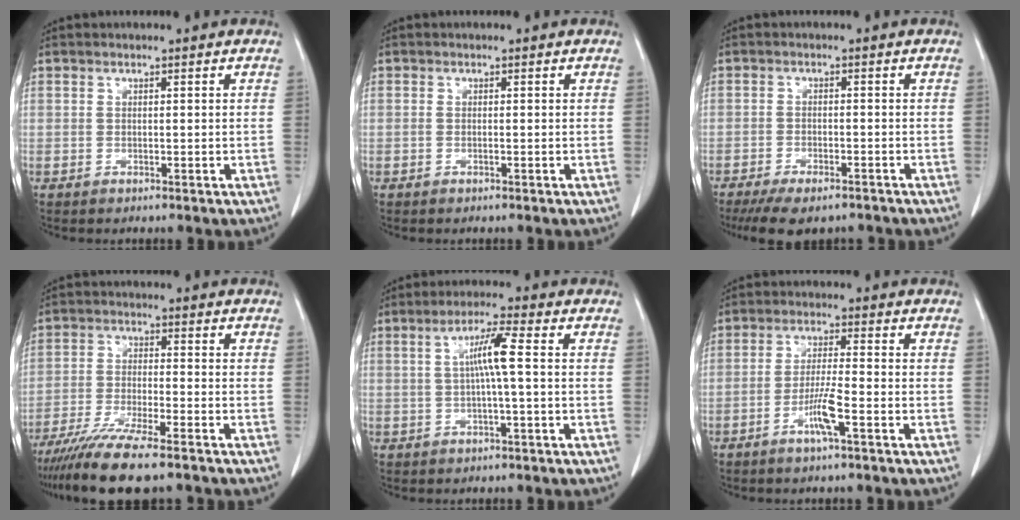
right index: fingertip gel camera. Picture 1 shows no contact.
{"total": 0.0}
{"total": 9.3, "force": [-7.4, 3.1, 4.7], "torque": [-0.067, -0.007, -0.106]}
{"total": 12.5, "force": [-10.1, 0.8, 7.4], "torque": [-0.124, -0.031, -0.166]}
{"total": 5.2, "force": [0.4, -0.3, 5.2], "torque": [-0.095, 0.010, 0.010]}
{"total": 5.0, "force": [-2.3, -0.2, 4.4], "torque": [-0.086, -0.007, -0.047]}